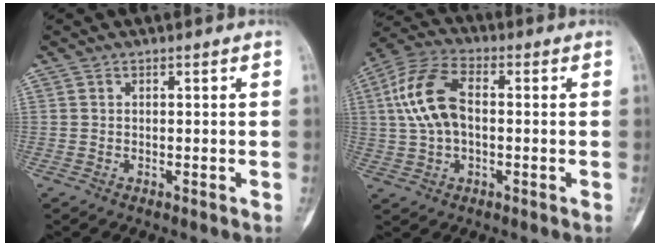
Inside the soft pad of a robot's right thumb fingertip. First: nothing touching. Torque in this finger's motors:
{"motor_torque": [1.22, 1.29, 1.03, -0.27, 0.39]}